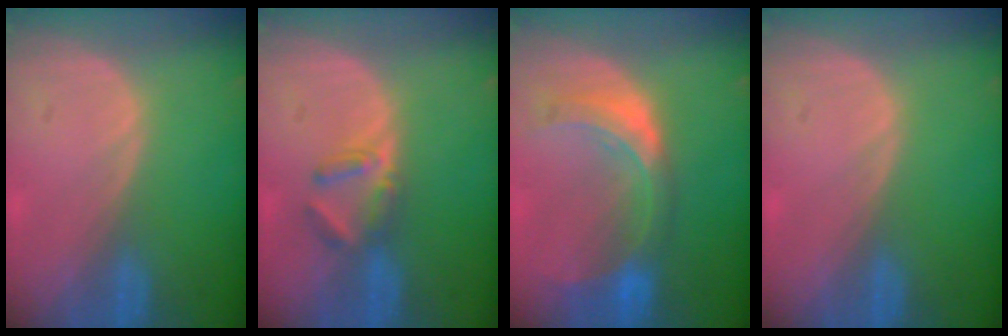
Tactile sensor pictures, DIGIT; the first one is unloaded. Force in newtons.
{"total": 3.7, "press": 3.6, "slide": 1.0}
{"total": 8.1, "press": 7.2, "slide": 3.7}
{"total": 0.0}